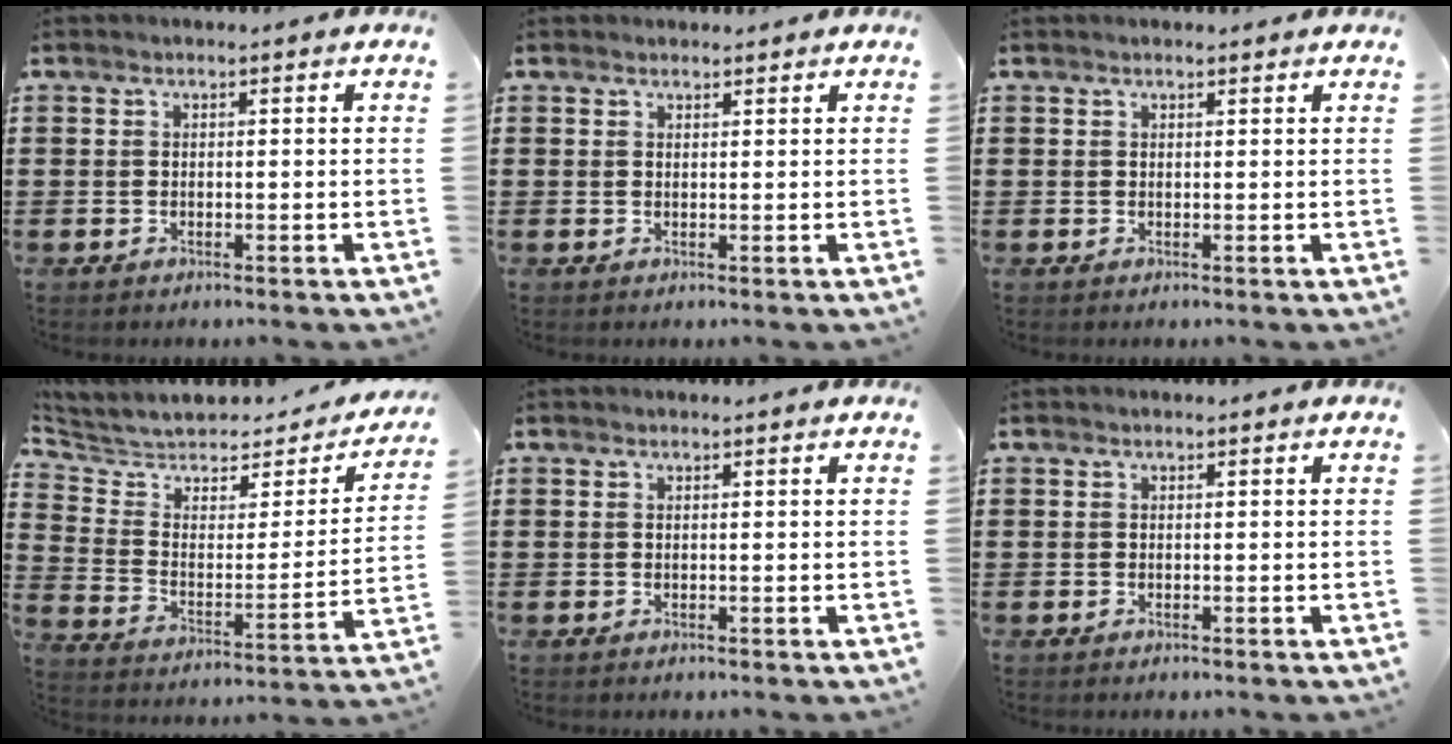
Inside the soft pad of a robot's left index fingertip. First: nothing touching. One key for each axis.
{"total": 1.1, "fx": 1.0, "fy": 0.3, "fz": 0.0, "tx": -0.003, "ty": 0.002, "tz": 0.020}
{"total": 0.7, "fx": 0.6, "fy": 0.2, "fz": 0.3, "tx": -0.006, "ty": 0.002, "tz": 0.011}
{"total": 5.0, "fx": 4.4, "fy": 2.1, "fz": 1.4, "tx": -0.060, "ty": -0.034, "tz": 0.070}
{"total": 0.0}
{"total": 0.0}